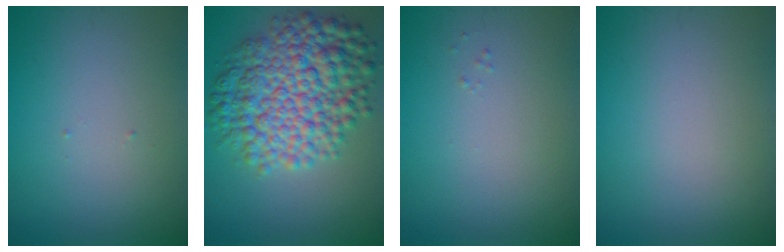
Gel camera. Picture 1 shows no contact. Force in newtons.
{"total": 10.2, "press": 10.2, "slide": 0.1}
{"total": 0.0}
{"total": 0.0}